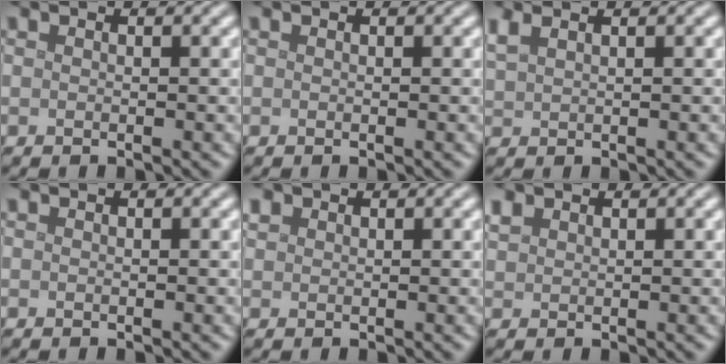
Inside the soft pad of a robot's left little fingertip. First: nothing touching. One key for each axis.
{"total": 0.0}
{"total": 1.8, "fx": 1.4, "fy": 0.6, "fz": 1.0, "tx": -0.029, "ty": 0.008, "tz": 0.034}
{"total": 0.0}
{"total": 1.0, "fx": 0.7, "fy": 0.7, "fz": 0.1, "tx": -0.006, "ty": 0.003, "tz": 0.013}
{"total": 1.3, "fx": 1.0, "fy": 0.7, "fz": 0.2, "tx": -0.013, "ty": 0.005, "tz": 0.025}